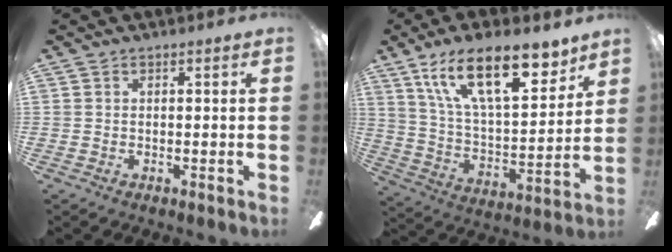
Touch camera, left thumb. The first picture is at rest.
{"total": 22.3, "force": [13.8, 9.0, 15.0], "torque": [-0.246, -0.069, 0.236]}